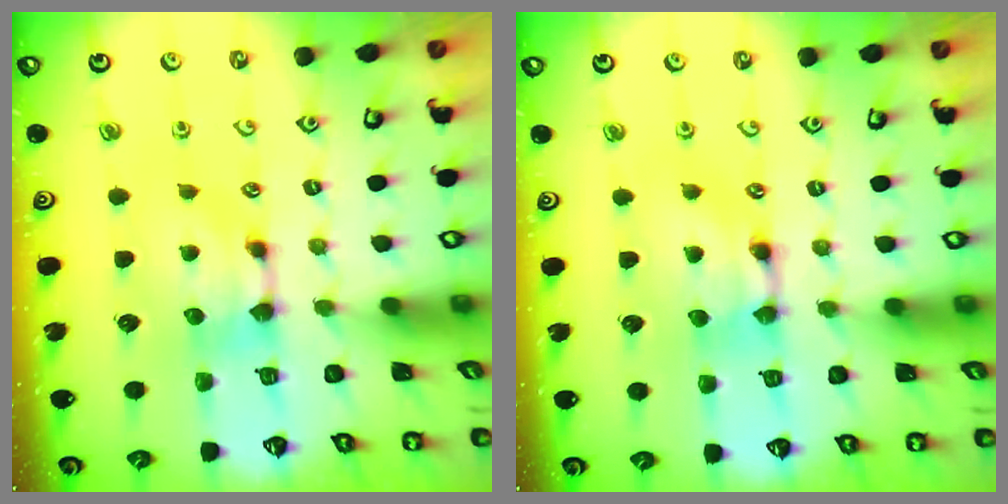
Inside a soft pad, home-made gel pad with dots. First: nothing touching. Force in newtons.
{"total": 1.8, "press": 1.8, "slide": 0.1}